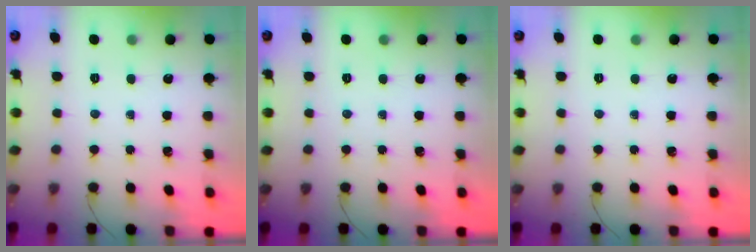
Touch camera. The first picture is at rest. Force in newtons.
{"total": 0.0}
{"total": 0.0}